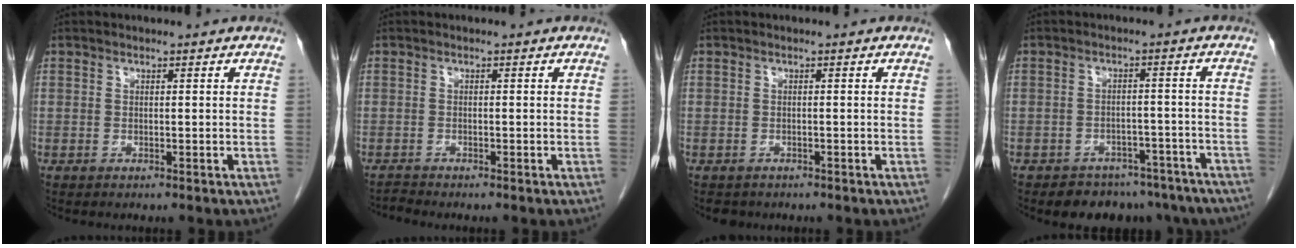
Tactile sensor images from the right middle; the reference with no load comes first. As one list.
[{"total": 0.9, "force": [-0.8, -0.3, -0.3], "torque": [0.003, -0.007, -0.016]}, {"total": 1.8, "force": [-1.4, 1.1, 0.2], "torque": [-0.008, 0.000, -0.020]}, {"total": 11.8, "force": [-9.6, 6.2, 3.0], "torque": [-0.024, 0.016, -0.105]}]